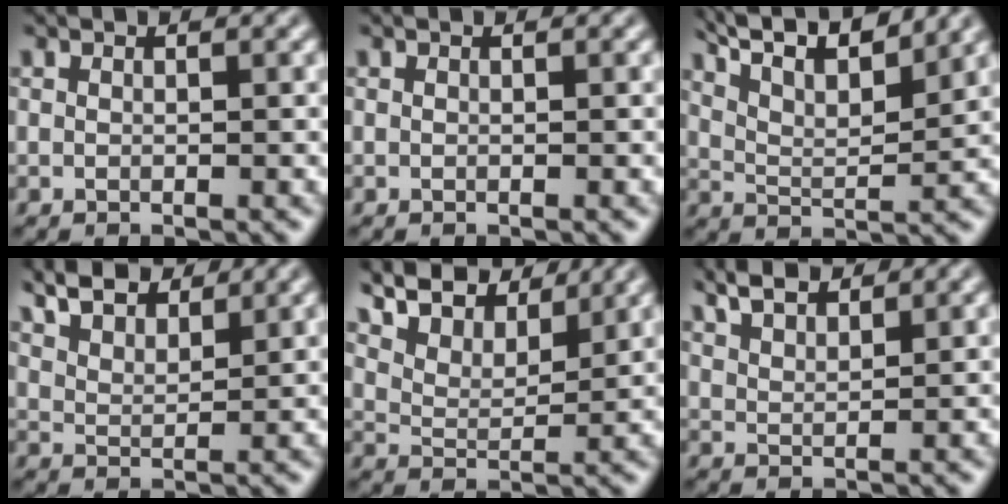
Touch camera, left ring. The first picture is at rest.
{"total": 0.0}
{"total": 11.2, "force": [8.2, 3.5, 6.9], "torque": [-0.126, 0.031, 0.110]}
{"total": 7.3, "force": [5.8, 2.6, 3.6], "torque": [-0.082, 0.032, 0.082]}
{"total": 8.9, "force": [7.3, 2.9, 4.2], "torque": [-0.104, 0.022, 0.113]}
{"total": 5.1, "force": [4.0, 1.7, 2.6], "torque": [-0.054, 0.034, 0.049]}